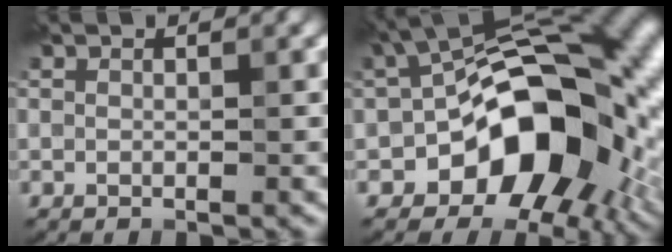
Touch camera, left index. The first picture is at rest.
{"total": 16.7, "force": [-3.2, 10.0, 13.0], "torque": [-0.146, 0.022, -0.072]}